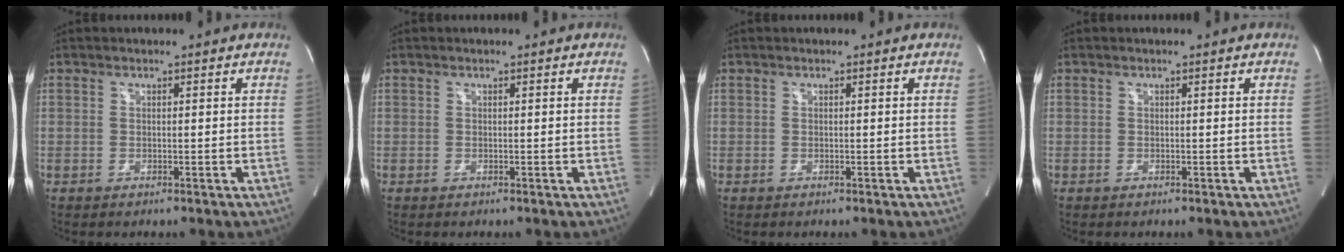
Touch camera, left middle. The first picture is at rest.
{"total": 0.0}
{"total": 0.0}
{"total": 0.0}